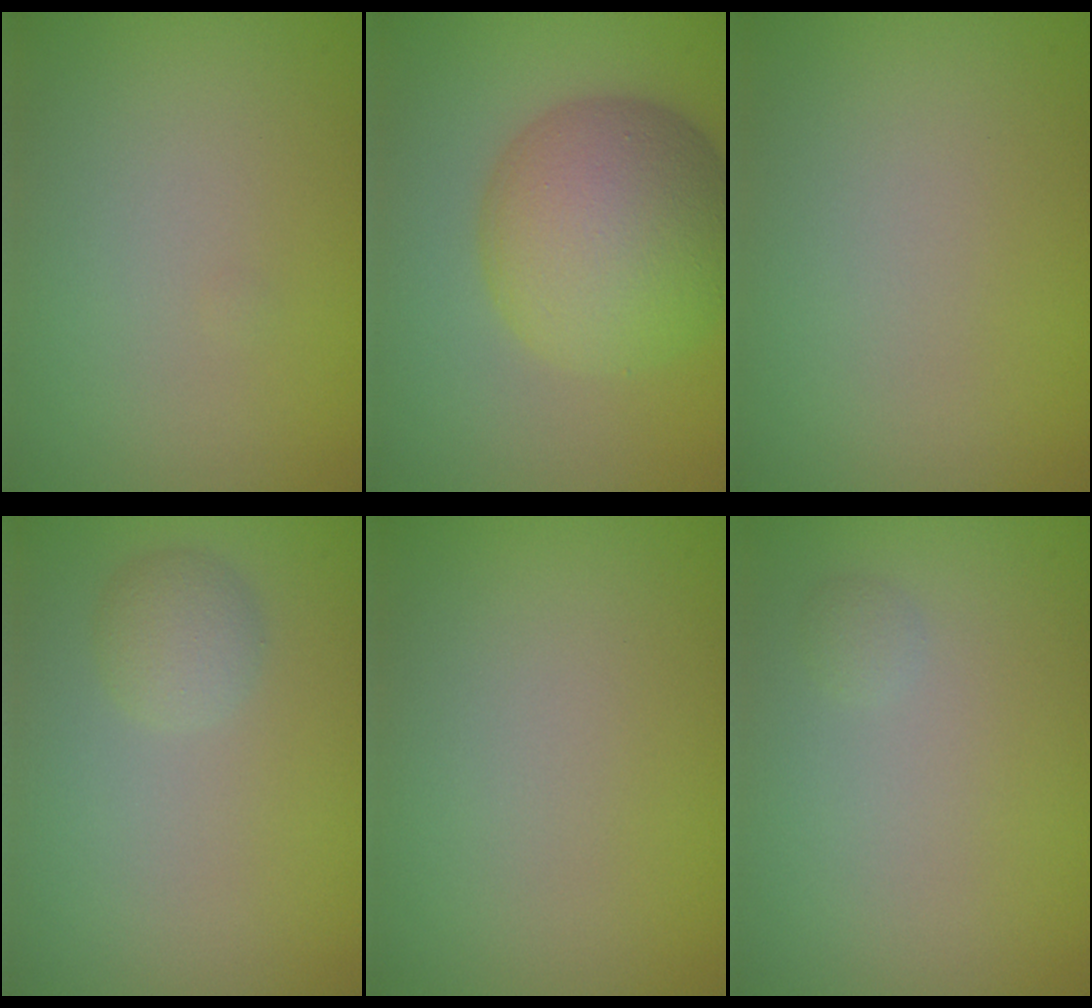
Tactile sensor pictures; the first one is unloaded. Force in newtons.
{"total": 9.8, "press": 9.8, "slide": 0.2}
{"total": 0.0}
{"total": 1.8, "press": 1.8, "slide": 0.1}
{"total": 0.0}
{"total": 0.6, "press": 0.6, "slide": 0.0}